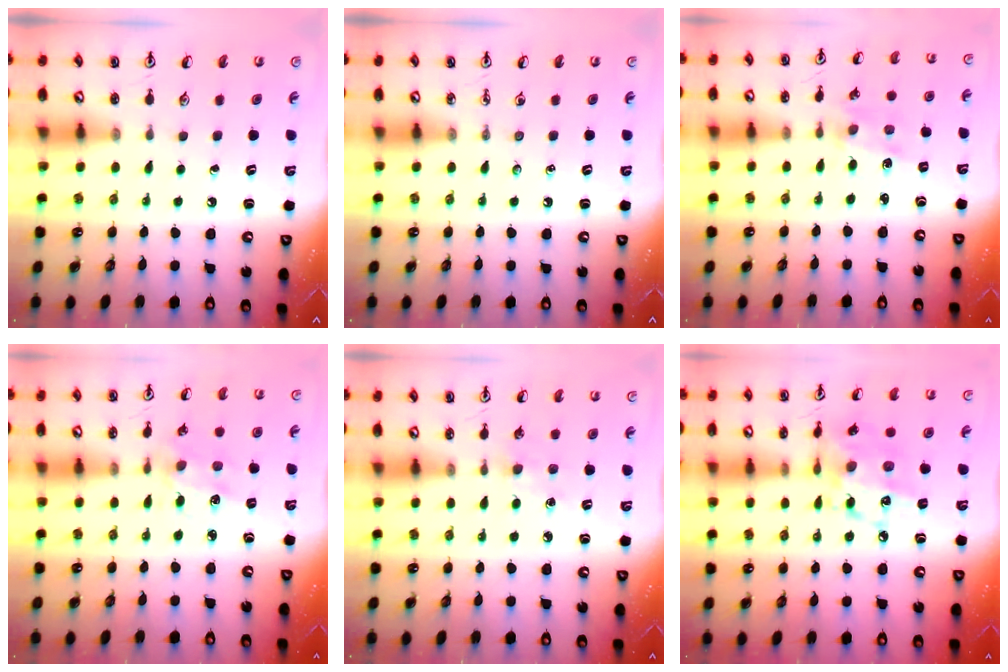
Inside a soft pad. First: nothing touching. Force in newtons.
{"total": 0.0}
{"total": 1.0, "press": 1.0, "slide": 0.2}
{"total": 3.0, "press": 2.9, "slide": 0.6}
{"total": 4.6, "press": 4.6, "slide": 0.5}
{"total": 13.2, "press": 13.2, "slide": 0.7}